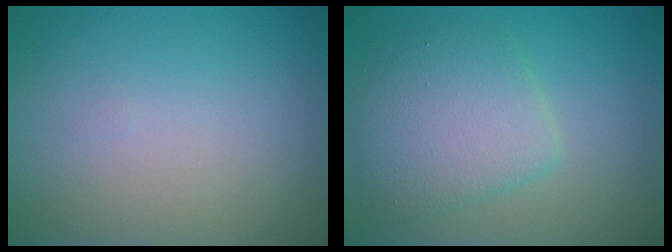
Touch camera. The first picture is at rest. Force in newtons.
{"total": 4.9, "press": 4.9, "slide": 0.1}